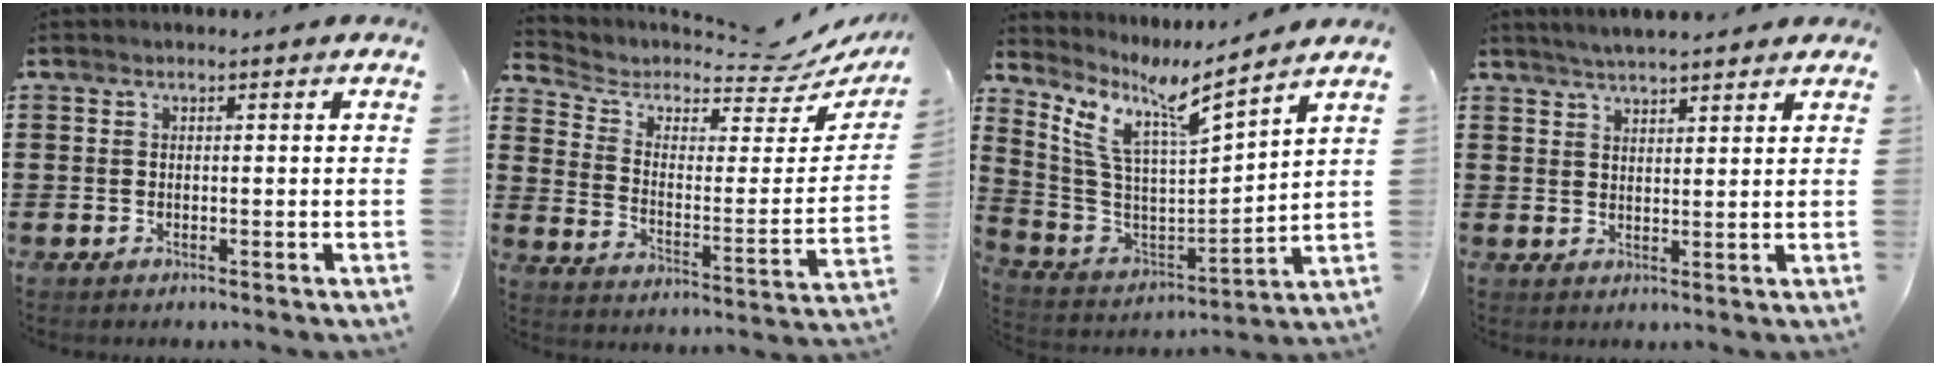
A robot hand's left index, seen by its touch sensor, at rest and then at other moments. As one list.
[{"total": 5.3, "force": [4.6, 1.8, 1.9], "torque": [-0.060, -0.038, 0.074]}, {"total": 8.2, "force": [5.9, 1.2, 5.5], "torque": [-0.138, -0.048, 0.091]}, {"total": 3.0, "force": [2.9, 0.1, 0.7], "torque": [-0.021, -0.003, 0.053]}]